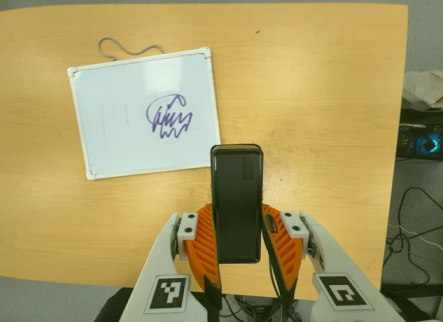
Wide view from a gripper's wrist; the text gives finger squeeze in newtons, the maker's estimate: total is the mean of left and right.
{"total": 4.5, "left": 2.8, "right": 6.1}